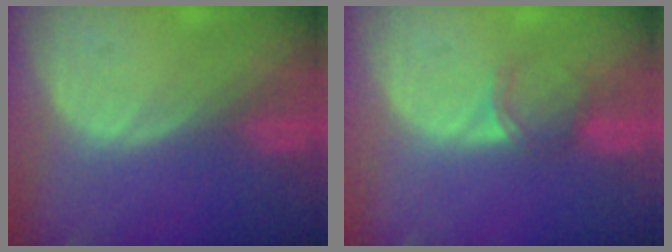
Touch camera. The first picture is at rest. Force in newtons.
{"total": 2.9, "press": 2.5, "slide": 1.5}